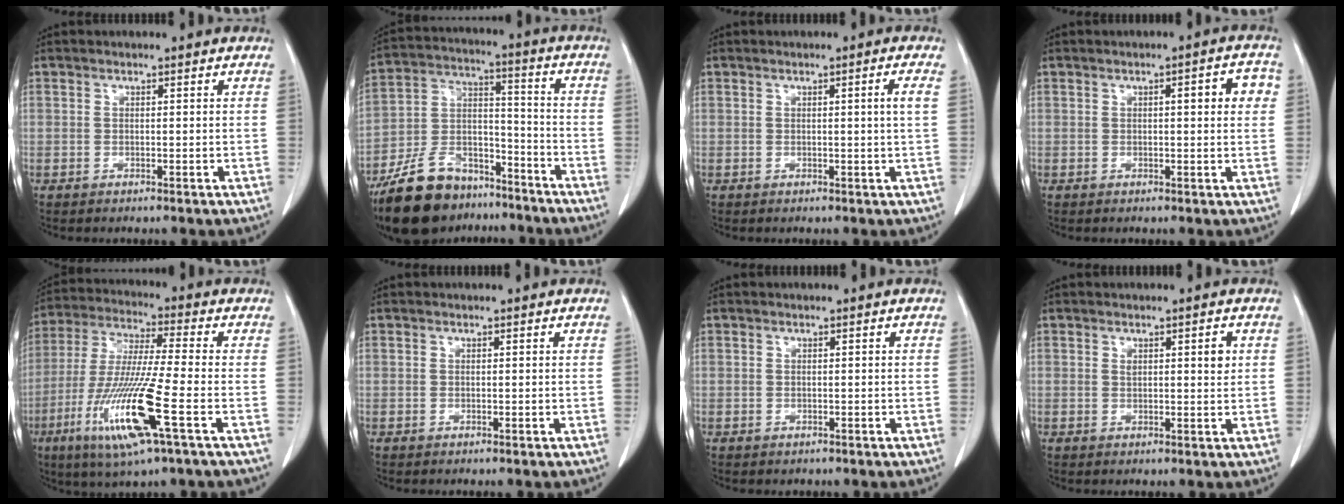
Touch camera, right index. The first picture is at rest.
{"total": 16.0, "force": [-12.3, 7.6, 6.8], "torque": [-0.134, 0.025, -0.215]}
{"total": 2.1, "force": [0.4, -0.6, 2.0], "torque": [-0.030, -0.001, 0.008]}
{"total": 4.5, "force": [1.0, 0.9, 4.3], "torque": [-0.057, 0.013, 0.009]}
{"total": 15.4, "force": [-5.8, 0.2, 14.3], "torque": [-0.298, -0.027, -0.112]}
{"total": 0.0}
{"total": 0.0}
{"total": 2.6, "force": [1.0, 0.7, 2.3], "torque": [-0.036, -0.002, 0.015]}